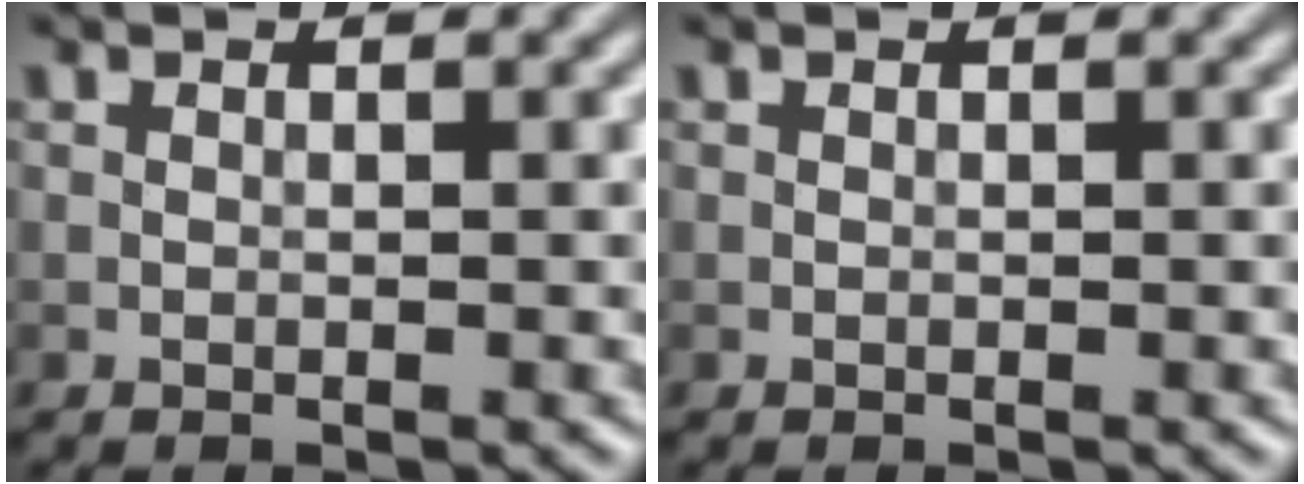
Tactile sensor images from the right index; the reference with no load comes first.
{"total": 0.0}